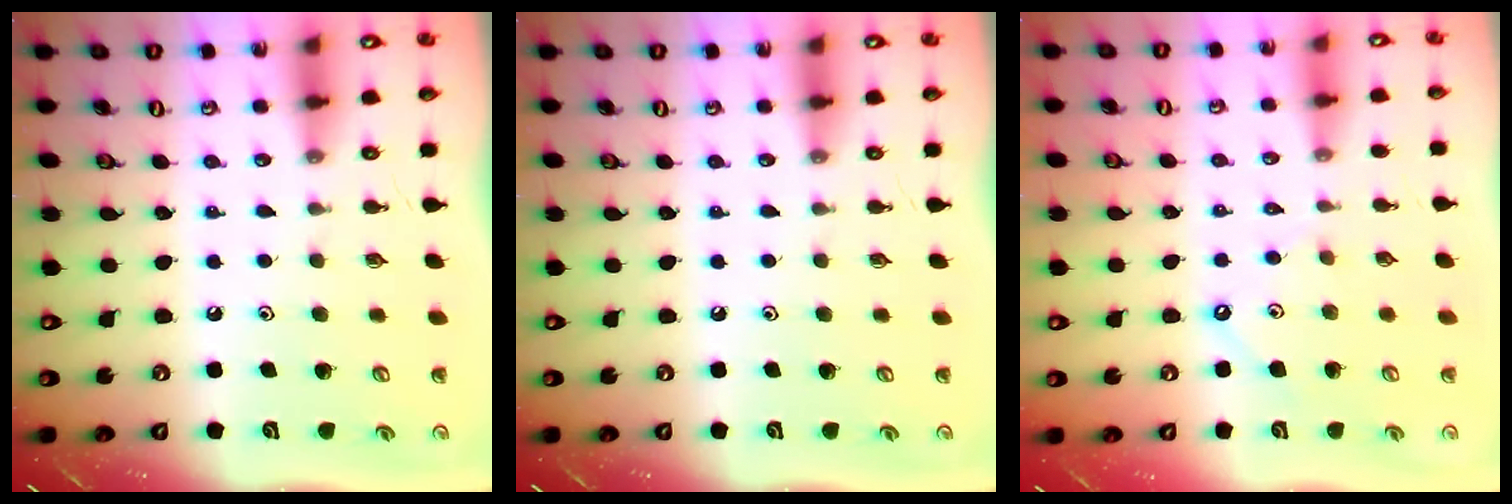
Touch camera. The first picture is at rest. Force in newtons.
{"total": 0.0}
{"total": 1.7, "press": 1.6, "slide": 0.3}